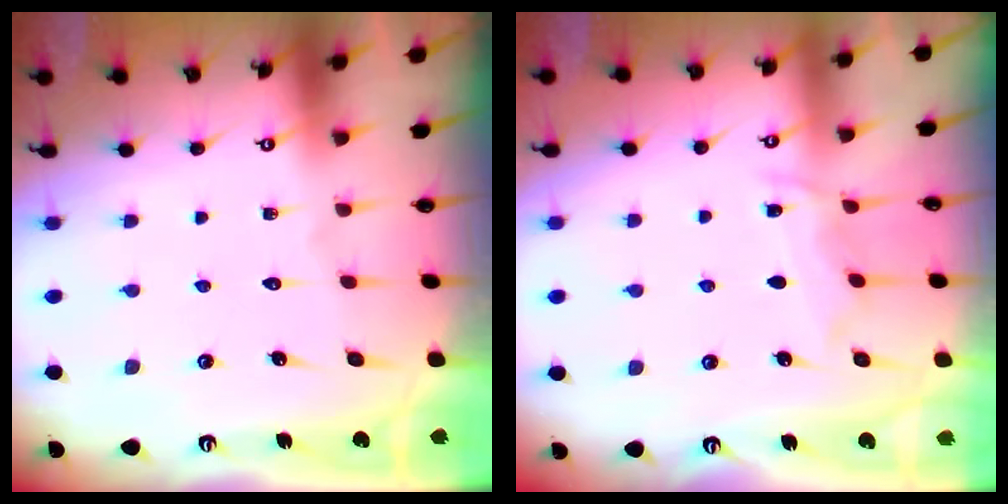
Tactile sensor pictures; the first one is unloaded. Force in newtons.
{"total": 6.4, "press": 6.3, "slide": 0.7}